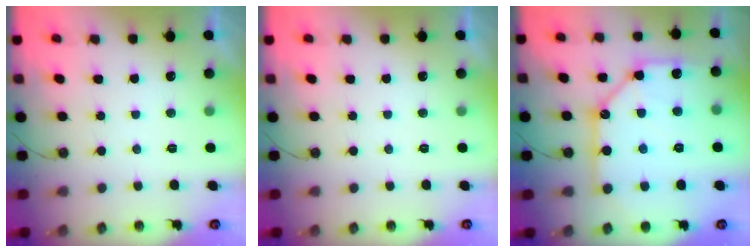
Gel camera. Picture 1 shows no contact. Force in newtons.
{"total": 0.0}
{"total": 15.6, "press": 15.6, "slide": 1.4}